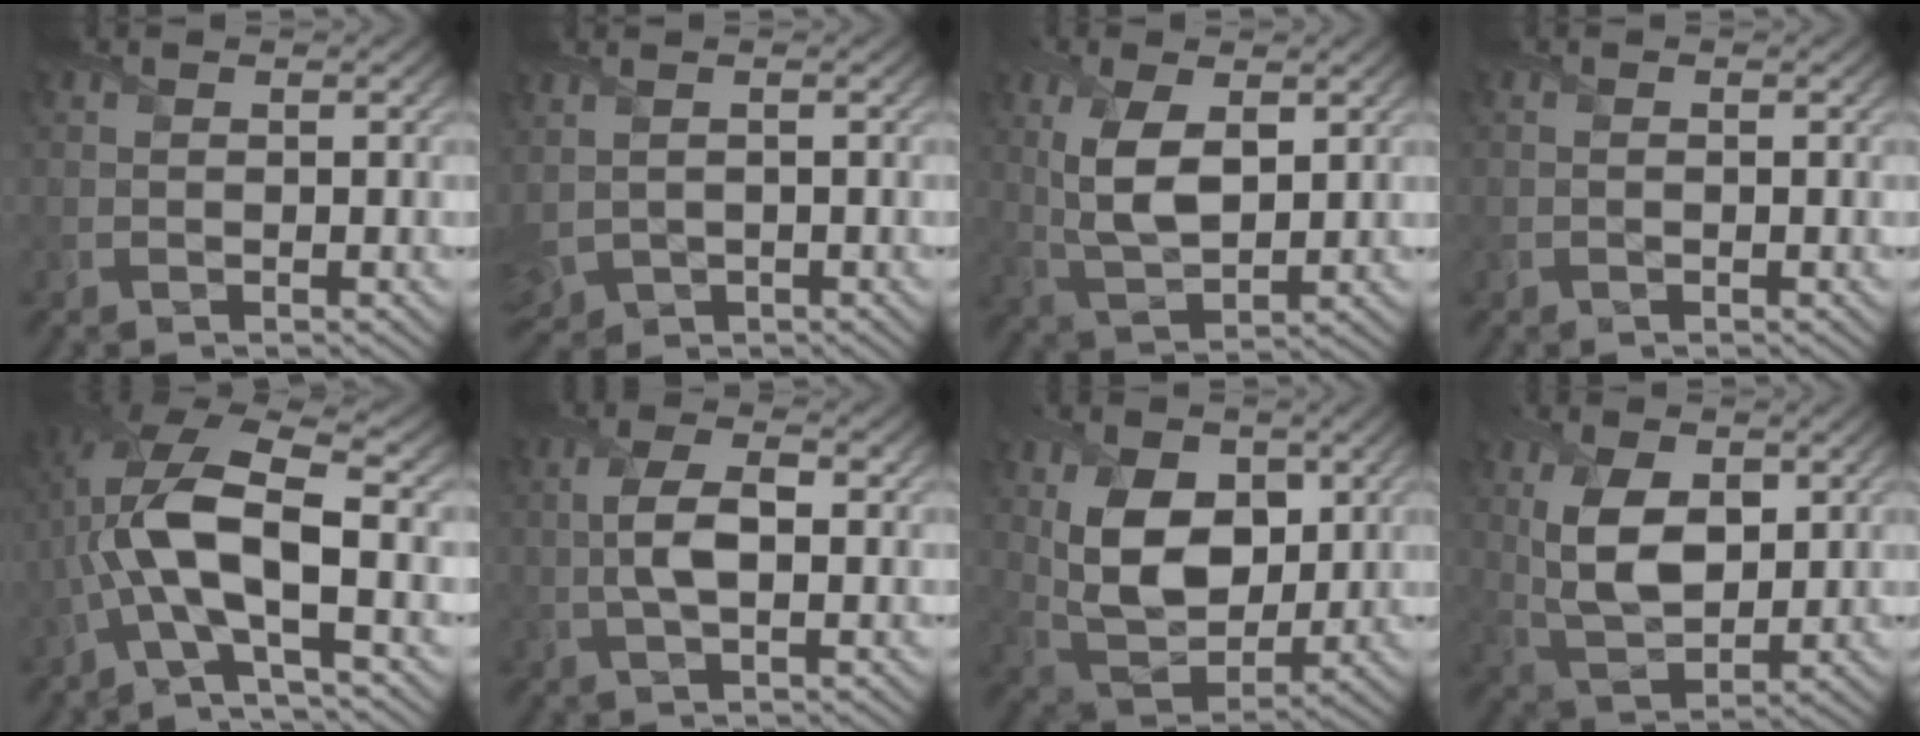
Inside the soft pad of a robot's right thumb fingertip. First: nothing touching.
{"total": 4.4, "force": [-0.4, 2.7, 3.4], "torque": [-0.094, -0.010, 0.003]}
{"total": 7.6, "force": [2.0, 3.7, 6.3], "torque": [-0.143, 0.000, 0.043]}
{"total": 0.0}
{"total": 11.7, "force": [-1.5, 4.2, 10.9], "torque": [-0.240, 0.012, -0.037]}
{"total": 5.0, "force": [0.2, 2.2, 4.5], "torque": [-0.103, 0.006, 0.002]}
{"total": 10.8, "force": [2.6, 7.2, 7.5], "torque": [-0.164, -0.006, 0.045]}
{"total": 8.7, "force": [2.2, 5.1, 6.7], "torque": [-0.144, -0.001, 0.045]}